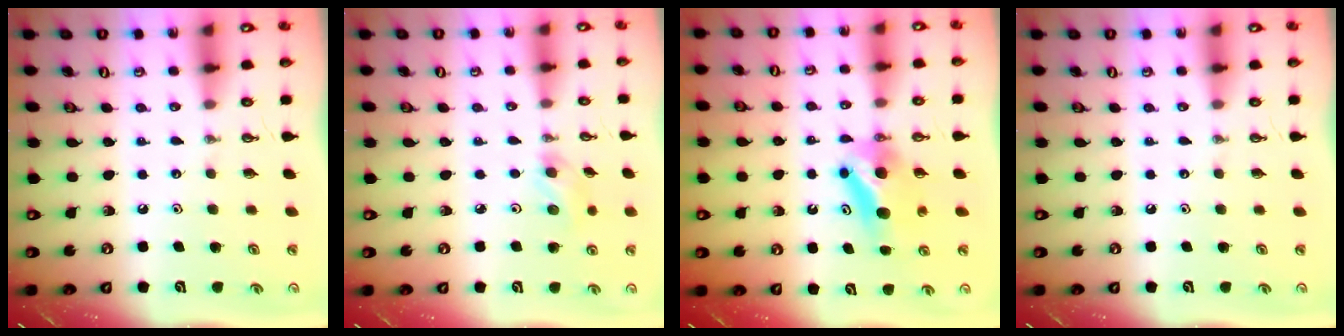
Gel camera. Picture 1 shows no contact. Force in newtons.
{"total": 4.6, "press": 4.6, "slide": 0.4}
{"total": 7.8, "press": 7.2, "slide": 3.0}
{"total": 0.0}